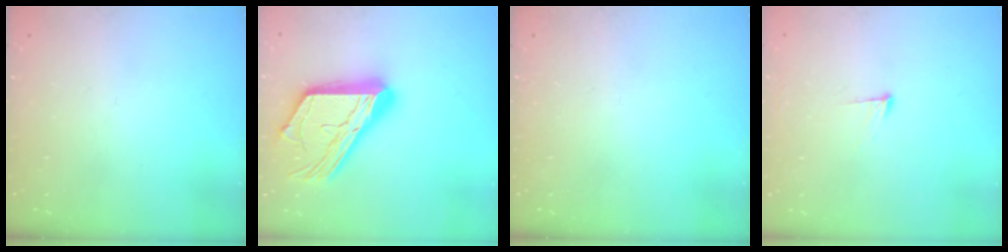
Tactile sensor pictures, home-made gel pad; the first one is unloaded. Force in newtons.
{"total": 23.5, "press": 23.4, "slide": 2.1}
{"total": 0.0}
{"total": 6.5, "press": 6.4, "slide": 1.4}